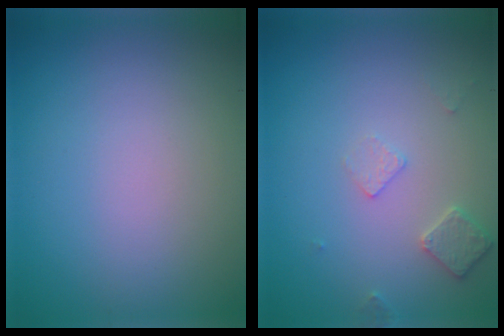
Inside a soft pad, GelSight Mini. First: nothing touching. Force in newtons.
{"total": 1.8, "press": 1.8, "slide": 0.3}